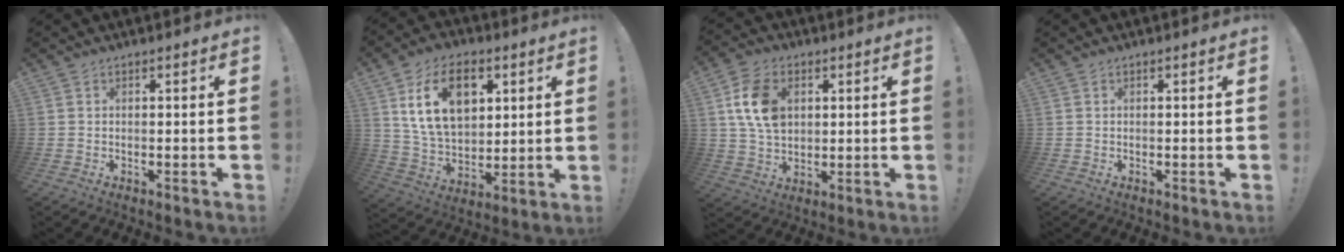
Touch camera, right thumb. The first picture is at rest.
{"total": 18.0, "force": [7.0, 11.6, 11.9], "torque": [-0.209, -0.015, 0.124]}
{"total": 13.7, "force": [3.7, 10.1, 8.6], "torque": [-0.147, 0.005, 0.074]}
{"total": 0.0}